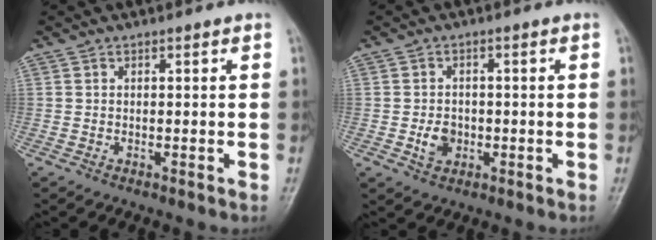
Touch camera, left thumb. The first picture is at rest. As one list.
[{"total": 3.8, "force": [-0.9, 3.0, 2.2], "torque": [-0.026, 0.003, -0.013]}]